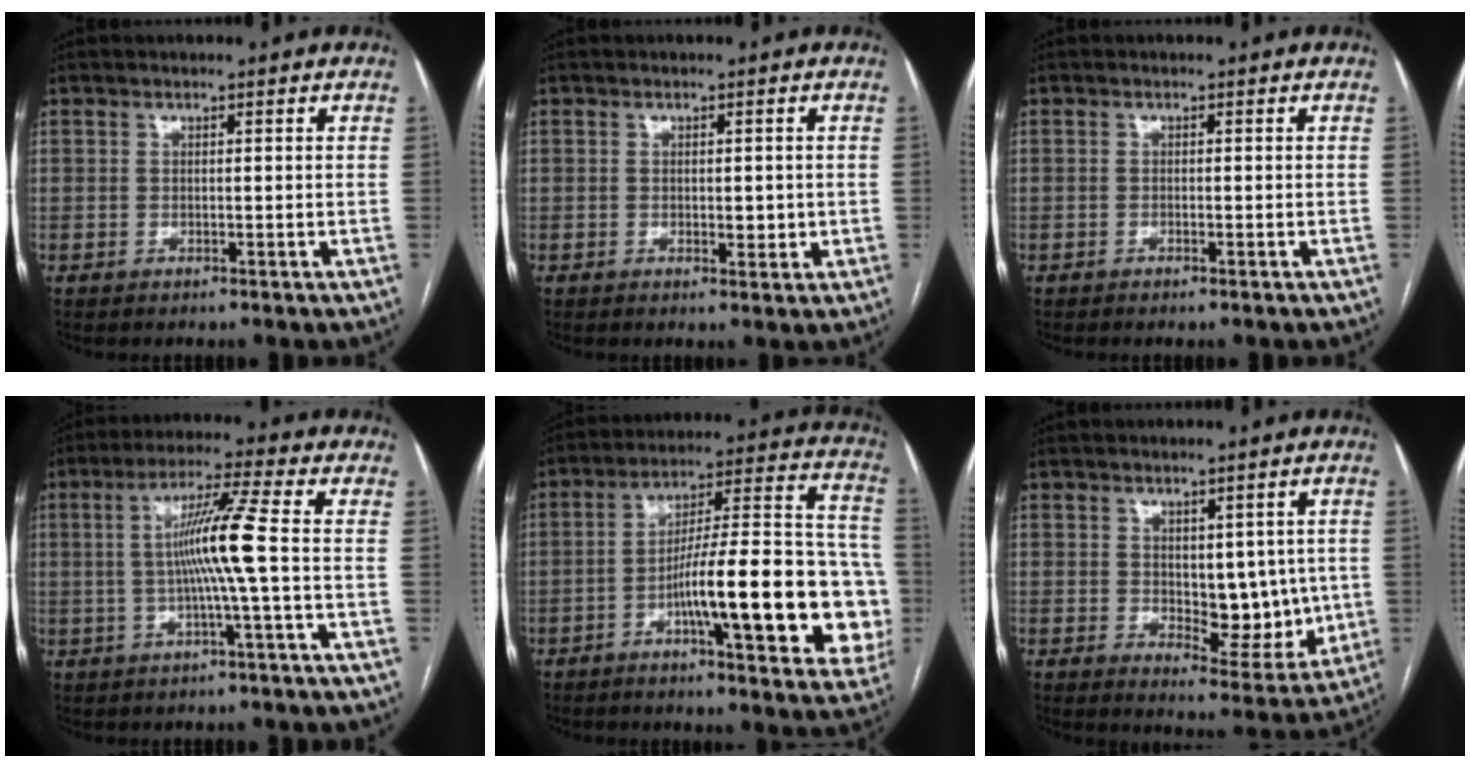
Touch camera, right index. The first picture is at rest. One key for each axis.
{"total": 2.3, "fx": -0.1, "fy": 1.2, "fz": 1.9, "tx": -0.023, "ty": -0.002, "tz": 0.004}
{"total": 0.7, "fx": -0.5, "fy": 0.0, "fz": 0.5, "tx": -0.013, "ty": -0.001, "tz": -0.008}
{"total": 8.7, "fx": -0.4, "fy": -1.5, "fz": 8.5, "tx": -0.159, "ty": 0.007, "tz": -0.007}
{"total": 22.2, "fx": -6.2, "fy": 4.0, "fz": 20.9, "tx": -0.234, "ty": 0.031, "tz": -0.078}
{"total": 8.7, "fx": 0.1, "fy": 4.6, "fz": 7.5, "tx": -0.082, "ty": -0.005, "tz": 0.021}